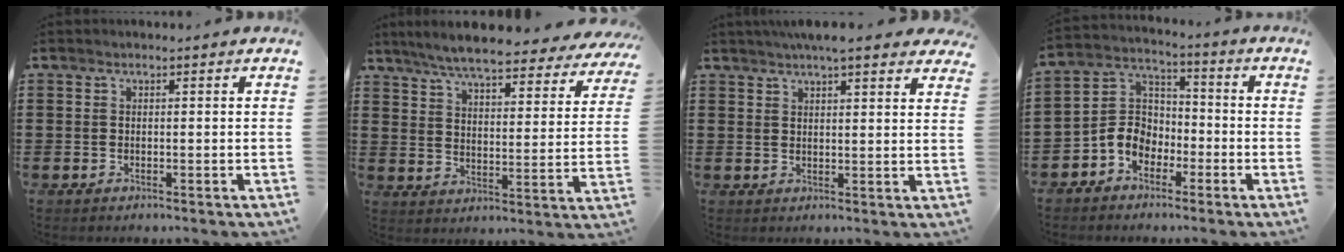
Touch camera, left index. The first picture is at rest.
{"total": 7.2, "force": [6.6, 0.2, 2.8], "torque": [-0.083, -0.039, 0.115]}
{"total": 5.0, "force": [4.3, 0.3, 2.4], "torque": [-0.050, -0.007, 0.076]}
{"total": 6.4, "force": [-3.7, 4.8, 2.1], "torque": [-0.067, 0.011, -0.080]}